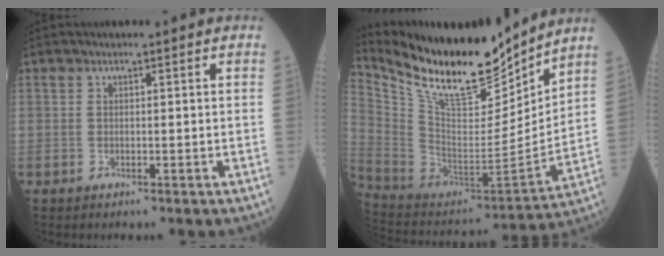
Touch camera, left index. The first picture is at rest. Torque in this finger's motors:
{"motor_torque": [0.98, -1.16, 0.45, 0.08]}